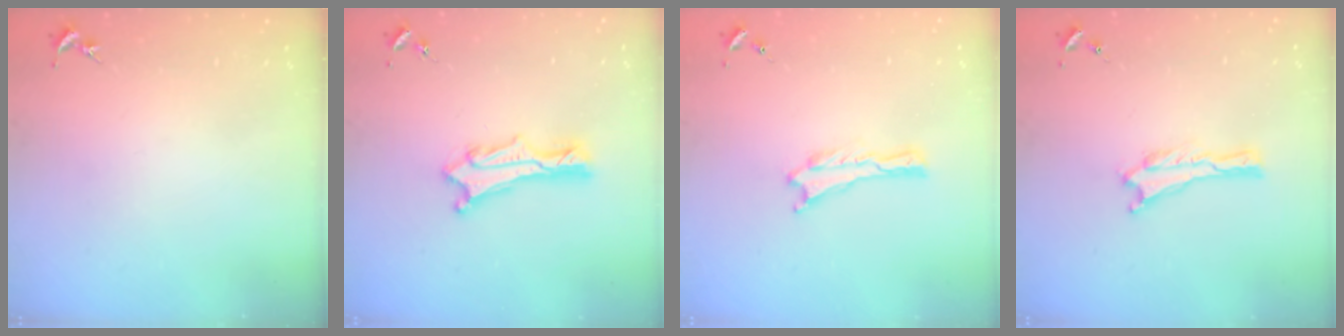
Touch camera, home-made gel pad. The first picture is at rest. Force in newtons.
{"total": 2.4, "press": 2.4, "slide": 0.3}
{"total": 0.0}
{"total": 0.0}